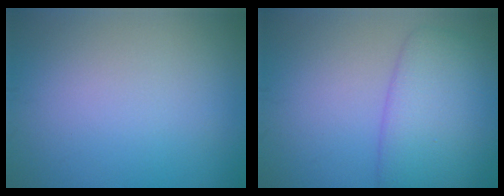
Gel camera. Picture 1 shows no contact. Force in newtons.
{"total": 5.7, "press": 5.7, "slide": 0.3}